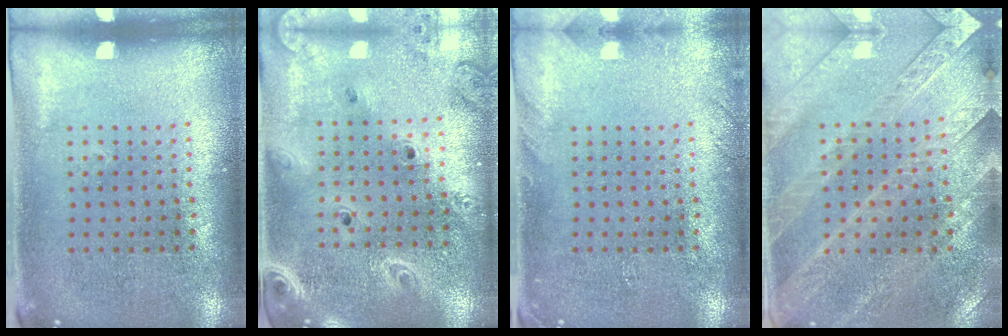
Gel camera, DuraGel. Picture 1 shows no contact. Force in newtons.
{"total": 2.5, "press": 2.2, "slide": 1.2}
{"total": 1.2, "press": 1.2, "slide": 0.1}
{"total": 2.9, "press": 2.7, "slide": 1.1}